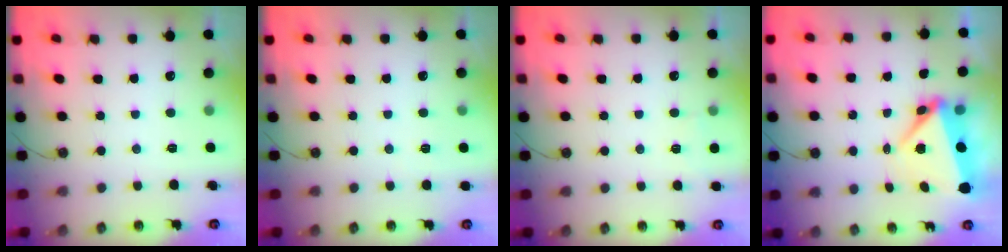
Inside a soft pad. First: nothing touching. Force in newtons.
{"total": 1.5, "press": 1.4, "slide": 0.4}
{"total": 2.7, "press": 2.3, "slide": 1.5}
{"total": 6.4, "press": 6.0, "slide": 2.1}